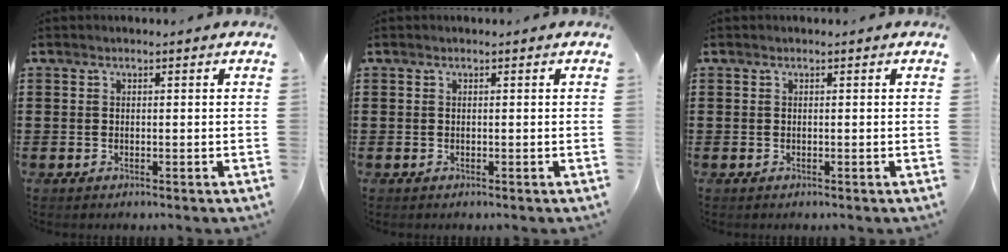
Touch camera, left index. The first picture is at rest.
{"total": 0.0}
{"total": 0.0}